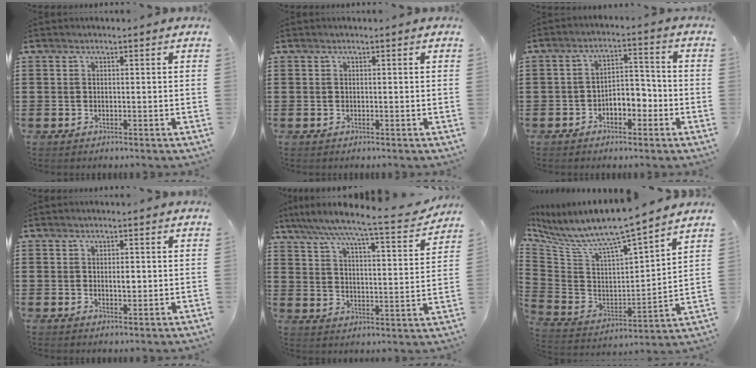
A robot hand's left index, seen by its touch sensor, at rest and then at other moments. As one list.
[{"total": 0.0}, {"total": 4.0, "force": [-2.7, 2.2, 2.1], "torque": [-0.040, 0.012, -0.055]}, {"total": 1.6, "force": [0.2, 0.6, 1.5], "torque": [-0.022, 0.001, 0.000]}, {"total": 7.3, "force": [6.5, -0.4, 3.4], "torque": [-0.094, -0.043, 0.104]}, {"total": 7.3, "force": [6.4, -0.1, 3.6], "torque": [-0.100, -0.065, 0.098]}]